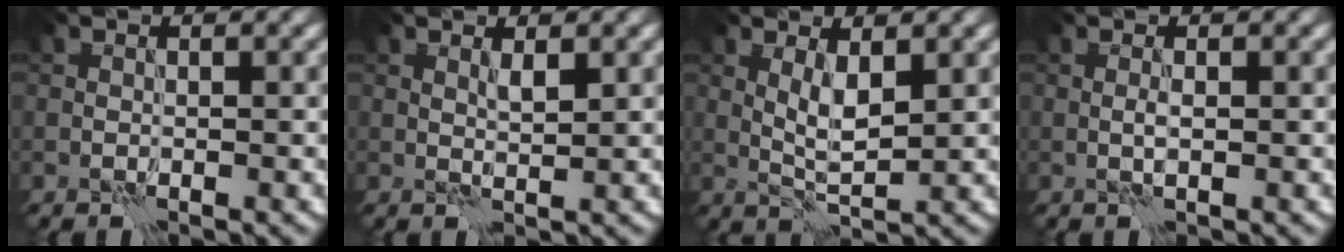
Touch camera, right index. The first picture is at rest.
{"total": 1.1, "force": [0.9, -0.1, 0.6], "torque": [-0.014, -0.003, 0.017]}
{"total": 2.8, "force": [0.8, 0.7, 2.6], "torque": [-0.054, -0.004, 0.018]}
{"total": 0.9, "force": [-0.1, 0.1, 0.9], "torque": [-0.020, 0.001, -0.002]}